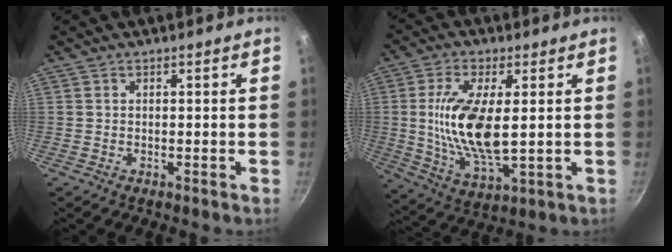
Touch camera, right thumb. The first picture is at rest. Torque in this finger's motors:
{"motor_torque": [2.53, 2.46, 1.97, -0.74, 0.24]}